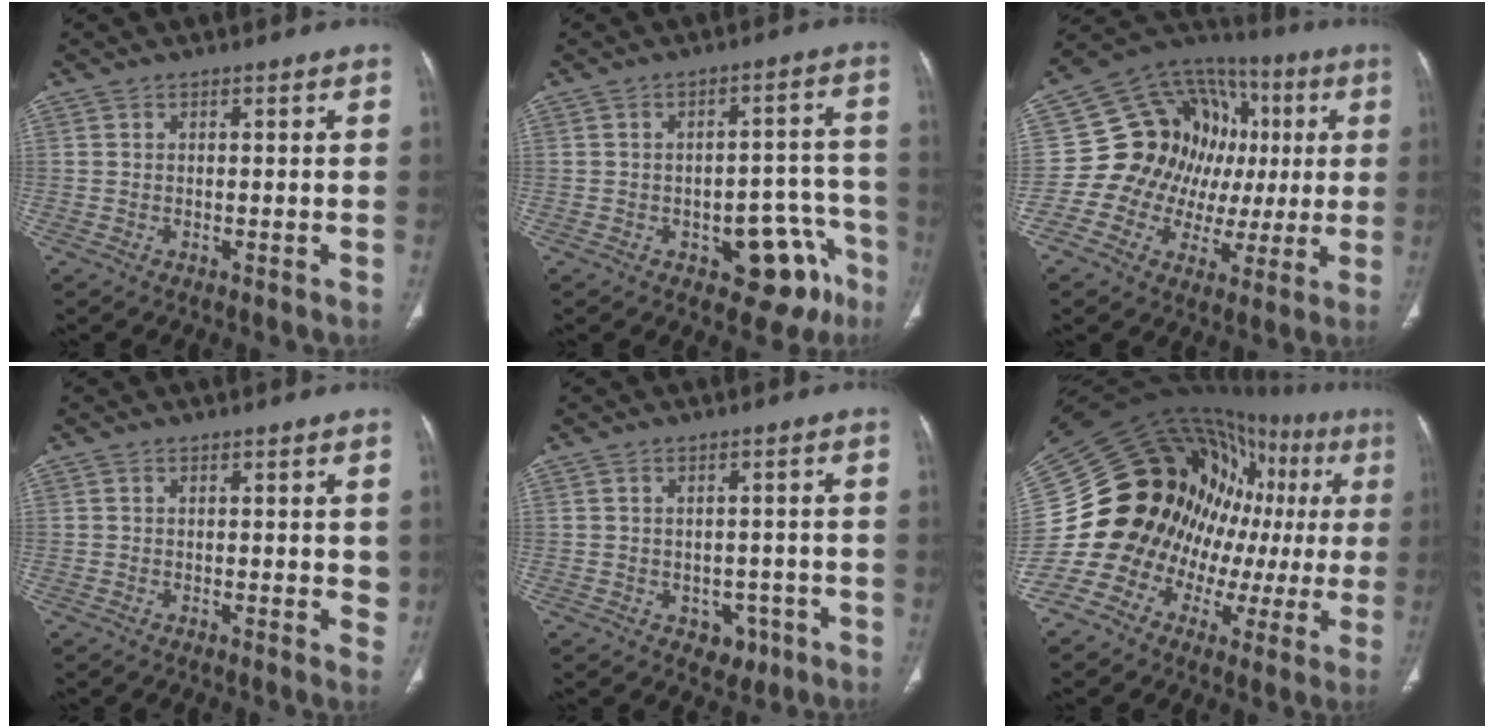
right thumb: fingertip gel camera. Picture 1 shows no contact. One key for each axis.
{"total": 12.3, "fx": -6.2, "fy": 6.6, "fz": 8.3, "tx": -0.053, "ty": 0.053, "tz": -0.072}
{"total": 20.3, "fx": 1.0, "fy": 16.9, "fz": 11.3, "tx": -0.102, "ty": 0.052, "tz": 0.023}
{"total": 3.1, "fx": 0.6, "fy": 1.5, "fz": 2.6, "tx": -0.017, "ty": -0.008, "tz": 0.004}
{"total": 4.2, "fx": -1.6, "fy": 3.4, "fz": 1.9, "tx": -0.001, "ty": 0.009, "tz": -0.011}
{"total": 27.3, "fx": 0.7, "fy": 18.8, "fz": 19.7, "tx": -0.269, "ty": 0.067, "tz": 0.011}